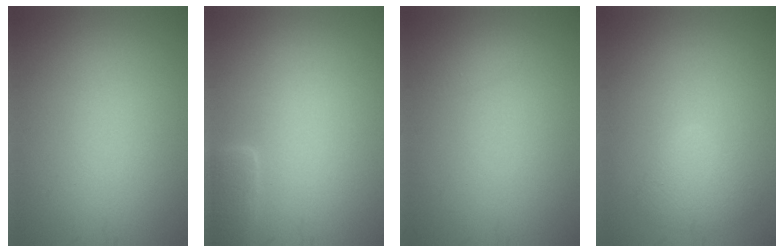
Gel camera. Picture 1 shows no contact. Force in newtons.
{"total": 1.7, "press": 1.7, "slide": 0.1}
{"total": 0.5, "press": 0.5, "slide": 0.0}
{"total": 2.0, "press": 2.0, "slide": 0.2}